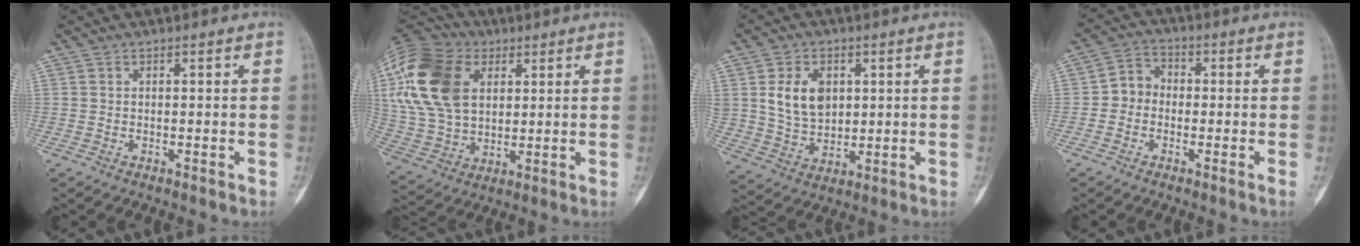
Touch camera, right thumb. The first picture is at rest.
{"total": 22.4, "force": [6.7, 15.2, 14.9], "torque": [-0.302, 0.006, 0.122]}
{"total": 9.7, "force": [2.6, 6.8, 6.4], "torque": [-0.095, -0.015, 0.059]}
{"total": 4.4, "force": [-1.1, 3.6, 2.2], "torque": [-0.020, 0.015, -0.039]}